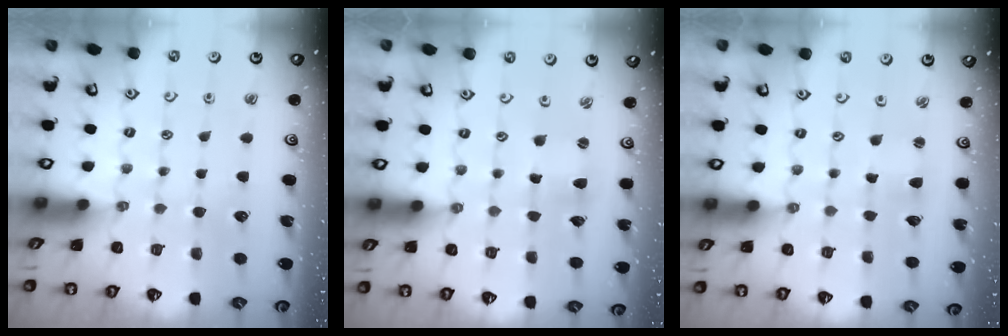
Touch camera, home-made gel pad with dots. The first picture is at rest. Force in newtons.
{"total": 1.5, "press": 1.4, "slide": 0.2}
{"total": 2.9, "press": 2.8, "slide": 0.4}